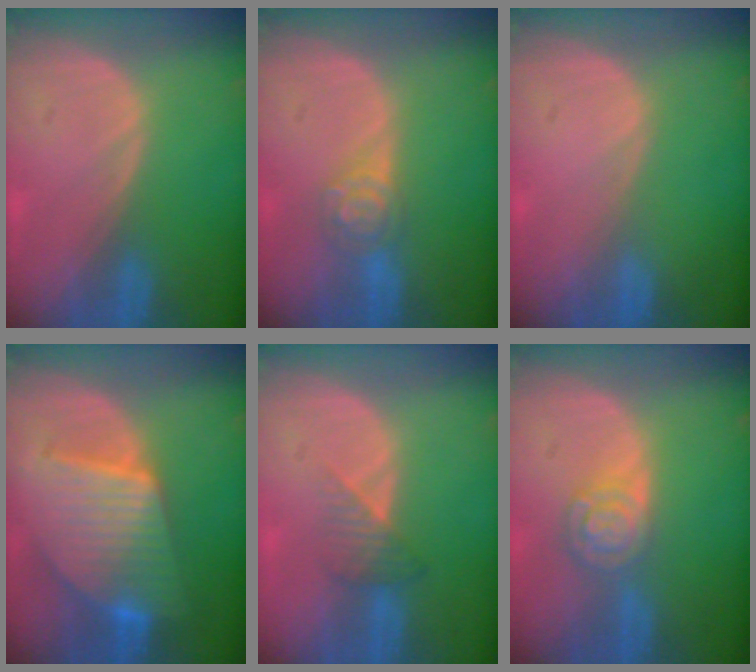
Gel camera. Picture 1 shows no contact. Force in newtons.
{"total": 4.1, "press": 4.0, "slide": 0.8}
{"total": 0.0}
{"total": 10.1, "press": 10.1, "slide": 0.7}
{"total": 3.4, "press": 3.0, "slide": 1.5}
{"total": 5.4, "press": 4.7, "slide": 2.5}